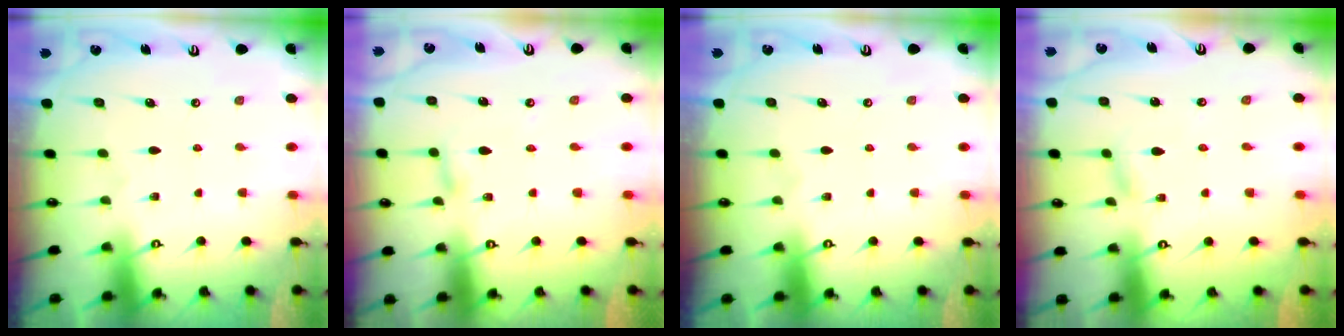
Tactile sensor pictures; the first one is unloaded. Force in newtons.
{"total": 3.1, "press": 3.1, "slide": 0.3}
{"total": 0.0}
{"total": 2.3, "press": 2.3, "slide": 0.2}